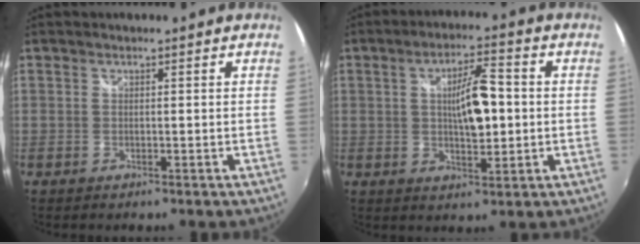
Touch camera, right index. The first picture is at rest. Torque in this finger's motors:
{"motor_torque": [1.09, 1.05, 0.31, 0.07]}